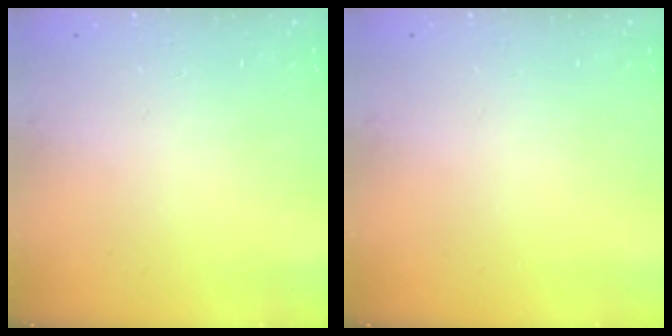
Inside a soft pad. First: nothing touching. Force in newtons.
{"total": 0.0}